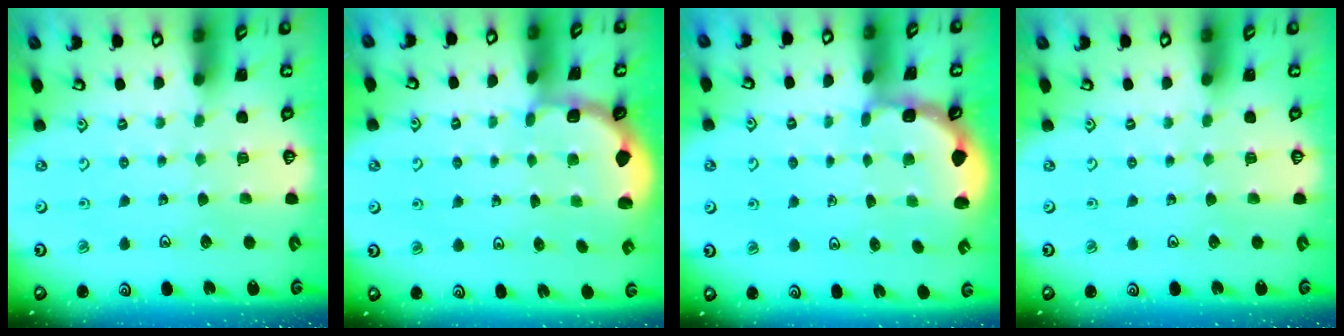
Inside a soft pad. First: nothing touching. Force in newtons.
{"total": 1.9, "press": 1.7, "slide": 0.8}
{"total": 2.0, "press": 1.6, "slide": 1.1}
{"total": 0.0}